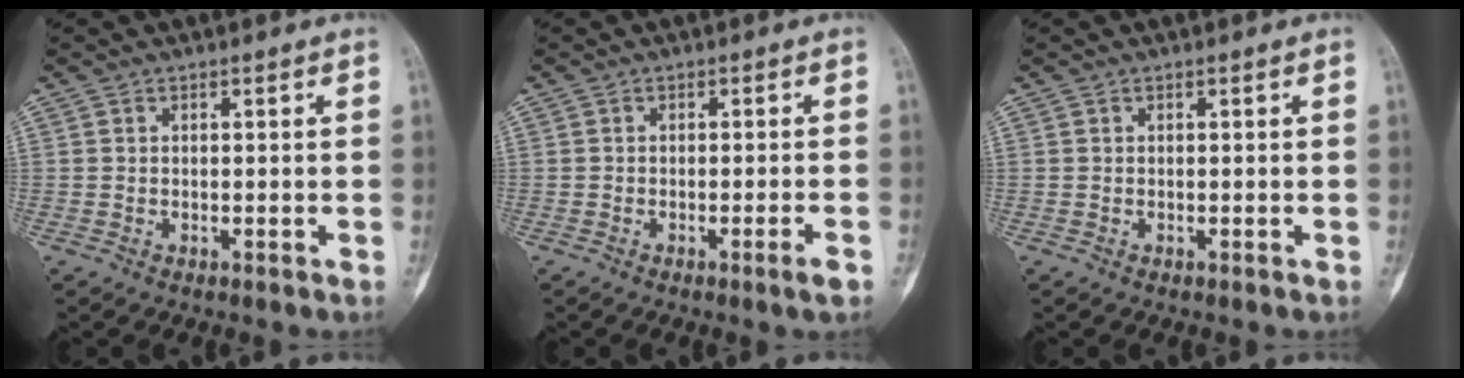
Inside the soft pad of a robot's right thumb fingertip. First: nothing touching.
{"total": 2.4, "force": [-1.4, -0.2, 2.0], "torque": [-0.031, -0.001, -0.023]}
{"total": 0.0}